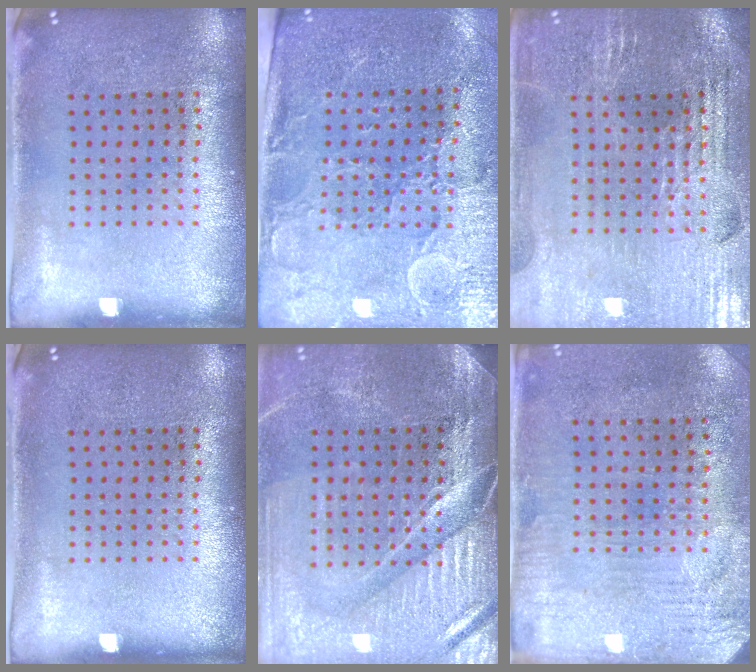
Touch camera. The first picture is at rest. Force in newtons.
{"total": 3.2, "press": 3.0, "slide": 1.3}
{"total": 2.9, "press": 2.8, "slide": 0.5}
{"total": 0.0}
{"total": 4.4, "press": 3.9, "slide": 1.9}
{"total": 3.2, "press": 2.8, "slide": 1.7}